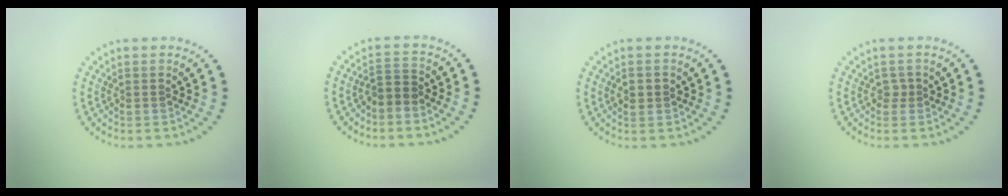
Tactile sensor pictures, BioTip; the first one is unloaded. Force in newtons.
{"total": 1.8, "press": 1.4, "slide": 1.1}
{"total": 1.7, "press": 1.7, "slide": 0.1}
{"total": 0.7, "press": 0.5, "slide": 0.5}